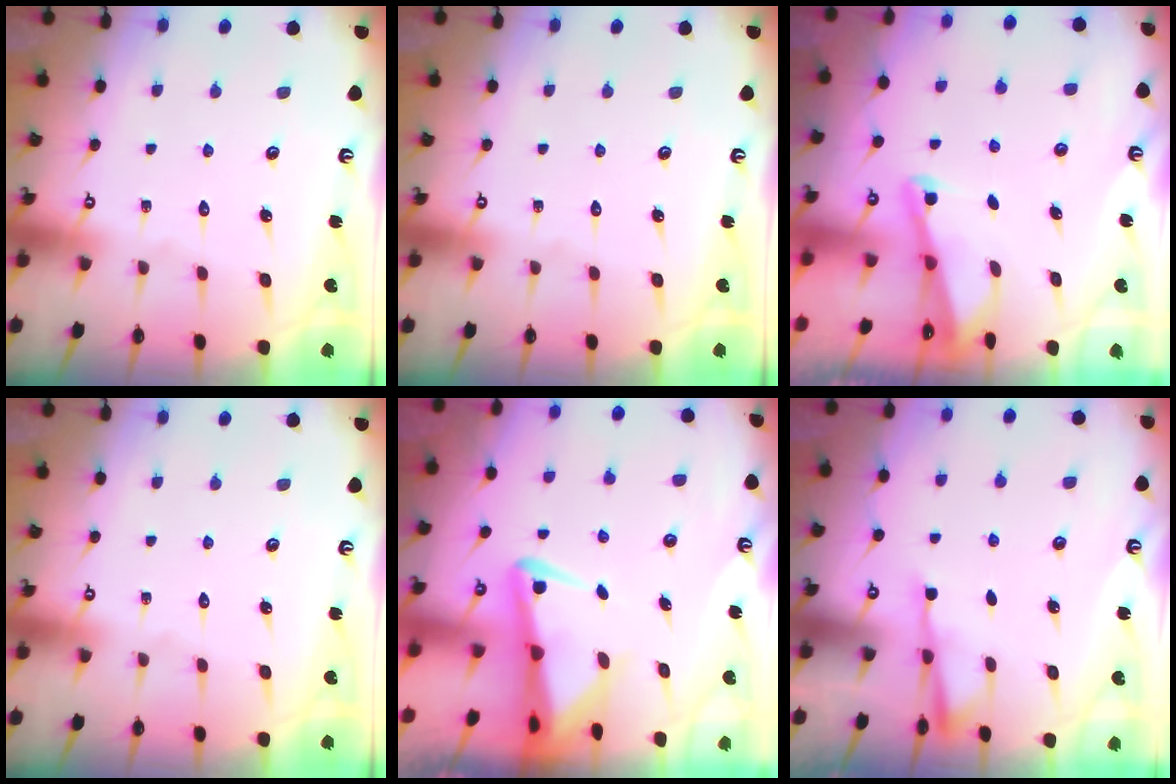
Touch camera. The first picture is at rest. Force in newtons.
{"total": 0.0}
{"total": 2.0, "press": 2.0, "slide": 0.3}
{"total": 0.0}
{"total": 4.5, "press": 4.4, "slide": 0.8}
{"total": 3.5, "press": 3.5, "slide": 0.4}